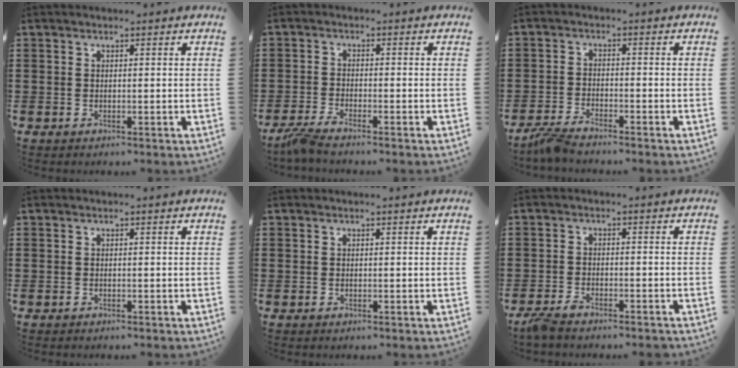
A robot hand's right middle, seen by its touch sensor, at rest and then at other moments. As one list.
[{"total": 2.9, "force": [-2.4, -0.2, 1.6], "torque": [-0.052, -0.013, -0.051]}, {"total": 3.2, "force": [-3.0, 0.0, 1.1], "torque": [-0.044, -0.010, -0.065]}, {"total": 0.0}, {"total": 0.0}, {"total": 2.8, "force": [-2.6, 0.2, 1.2], "torque": [-0.036, -0.004, -0.055]}]